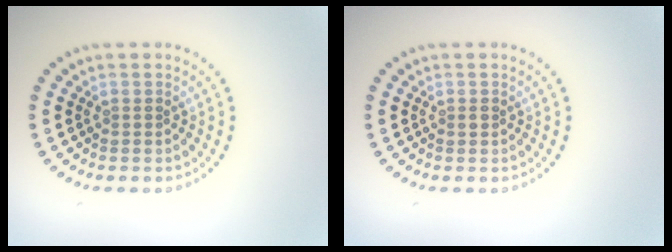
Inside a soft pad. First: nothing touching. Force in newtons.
{"total": 0.7, "press": 0.7, "slide": 0.1}